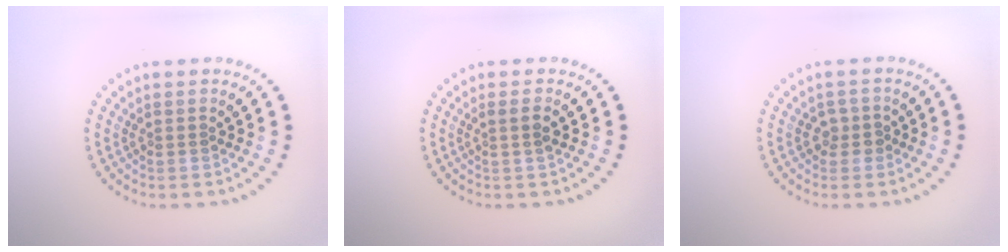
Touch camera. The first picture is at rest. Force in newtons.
{"total": 1.3, "press": 1.1, "slide": 0.6}
{"total": 1.4, "press": 1.3, "slide": 0.5}